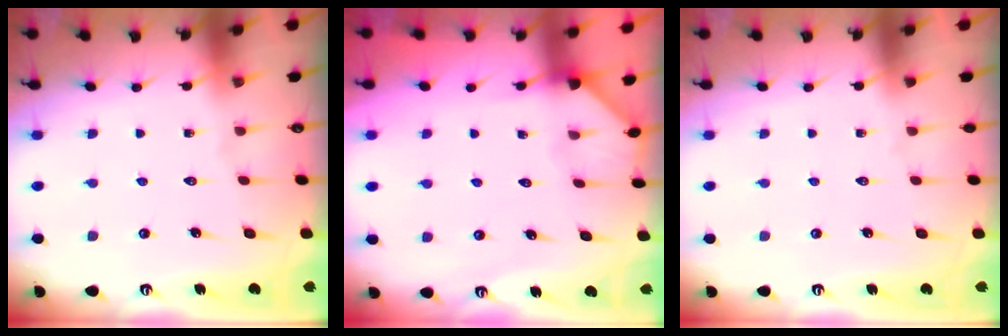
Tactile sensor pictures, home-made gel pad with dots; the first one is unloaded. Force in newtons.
{"total": 2.8, "press": 2.8, "slide": 0.2}
{"total": 0.0}